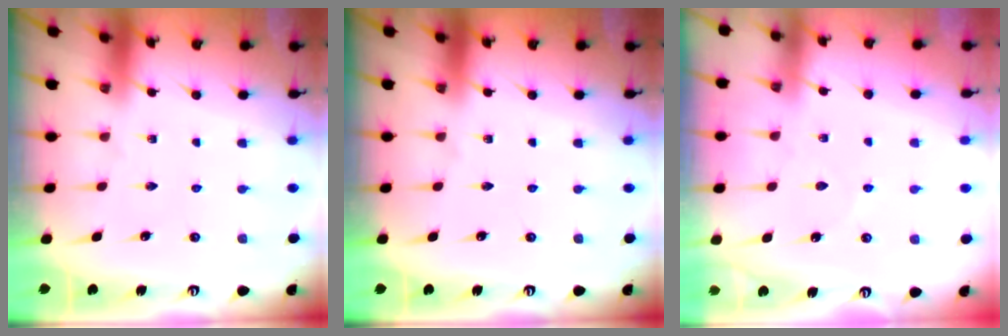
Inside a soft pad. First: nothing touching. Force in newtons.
{"total": 0.0}
{"total": 5.2, "press": 5.1, "slide": 0.7}